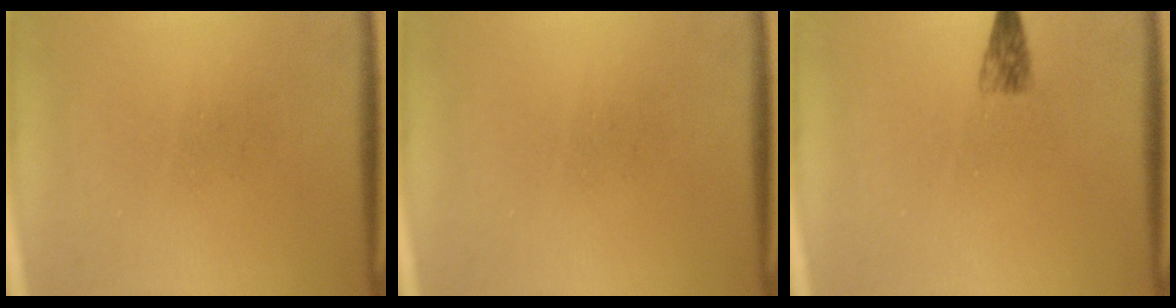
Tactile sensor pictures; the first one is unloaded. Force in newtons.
{"total": 0.0}
{"total": 2.0}